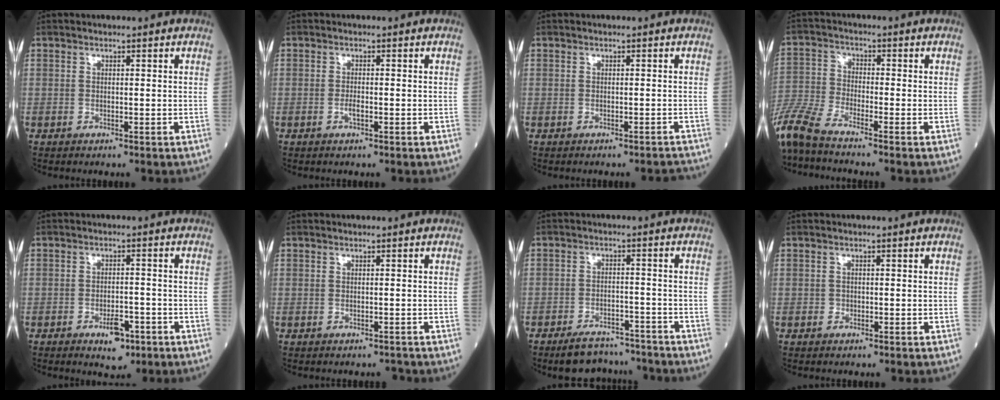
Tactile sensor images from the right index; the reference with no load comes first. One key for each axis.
{"total": 1.2, "fx": -0.5, "fy": 0.2, "fz": 1.0, "tx": -0.021, "ty": 0.001, "tz": -0.010}
{"total": 1.7, "fx": -1.7, "fy": 0.0, "fz": 0.2, "tx": 0.001, "ty": -0.001, "tz": -0.020}
{"total": 9.1, "fx": -8.1, "fy": 0.1, "fz": 4.1, "tx": -0.101, "ty": -0.025, "tz": -0.169}
{"total": 4.5, "fx": -2.5, "fy": 2.0, "fz": 3.1, "tx": -0.047, "ty": 0.003, "tz": -0.031}
{"total": 0.5, "fx": -0.5, "fy": 0.2, "fz": 0.1, "tx": 0.001, "ty": 0.001, "tz": -0.008}
{"total": 7.4, "fx": -6.8, "fy": 2.6, "fz": 1.4, "tx": -0.014, "ty": 0.008, "tz": -0.104}
{"total": 0.7, "fx": -0.3, "fy": 0.6, "fz": 0.1, "tx": 0.000, "ty": 0.005, "tz": -0.007}